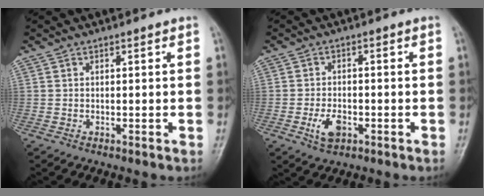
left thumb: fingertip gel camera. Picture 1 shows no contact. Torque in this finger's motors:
{"motor_torque": [-0.09, 0.32, 0.36, 0.14, 0.02]}